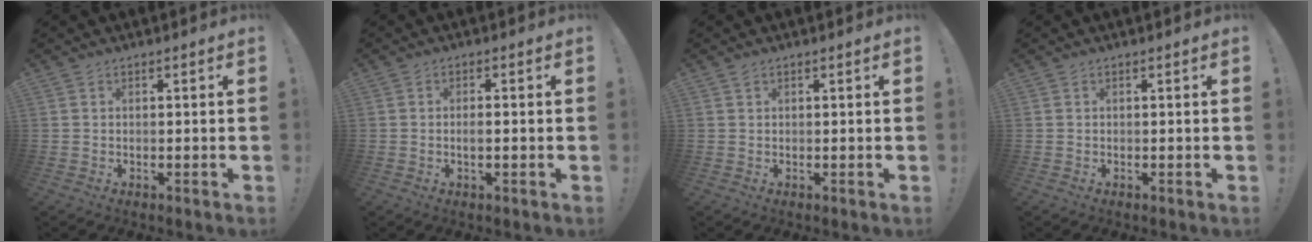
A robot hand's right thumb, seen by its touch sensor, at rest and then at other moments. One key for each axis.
{"total": 2.0, "fx": -0.6, "fy": 0.5, "fz": 1.8, "tx": -0.027, "ty": 0.000, "tz": -0.013}
{"total": 0.0}
{"total": 0.0}